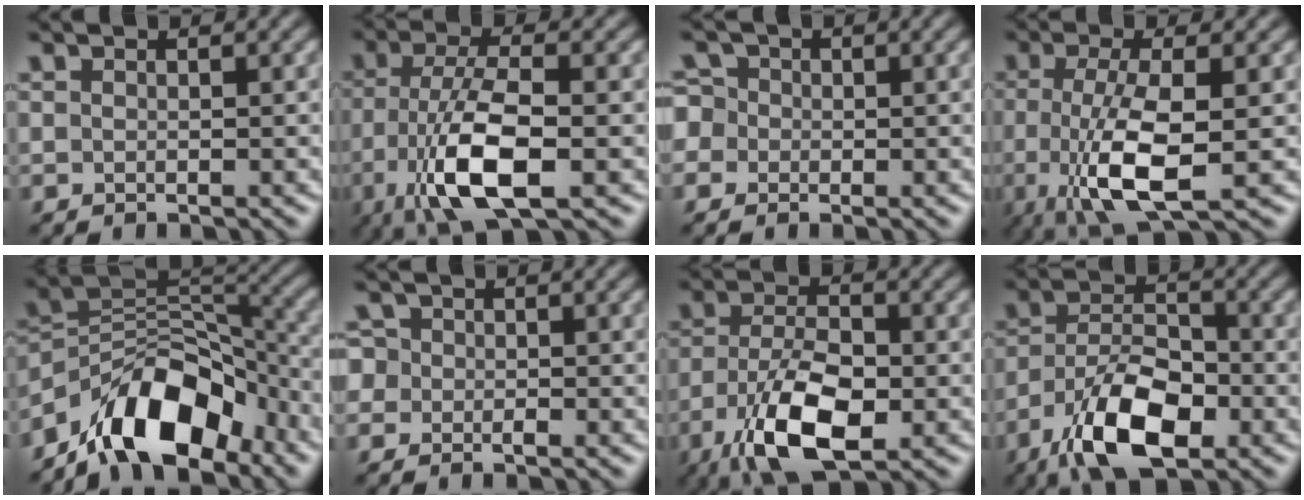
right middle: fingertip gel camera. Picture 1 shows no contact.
{"total": 8.2, "force": [-3.0, 2.9, 7.0], "torque": [-0.149, -0.001, -0.061]}
{"total": 4.0, "force": [-0.2, 3.6, 1.6], "torque": [-0.030, 0.026, -0.033]}
{"total": 7.1, "force": [-1.8, 2.1, 6.5], "torque": [-0.136, -0.008, -0.033]}
{"total": 10.7, "force": [-7.4, 4.8, 5.9], "torque": [-0.086, 0.011, -0.146]}
{"total": 2.4, "force": [-0.5, 2.1, 1.0], "torque": [-0.008, 0.007, -0.024]}
{"total": 9.0, "force": [-4.2, 4.1, 6.8], "torque": [-0.145, -0.010, -0.079]}
{"total": 9.2, "force": [-5.2, 4.1, 6.4], "torque": [-0.120, 0.000, -0.098]}